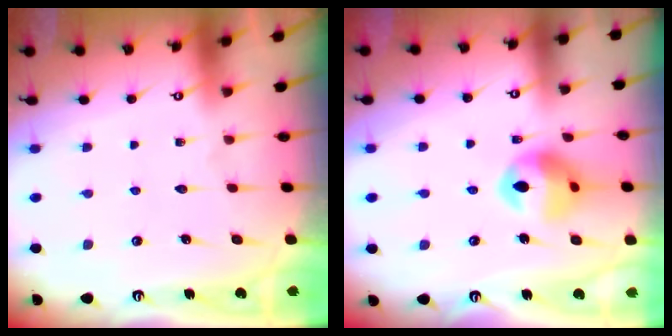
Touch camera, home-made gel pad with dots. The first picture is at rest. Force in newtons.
{"total": 12.7, "press": 12.6, "slide": 1.3}